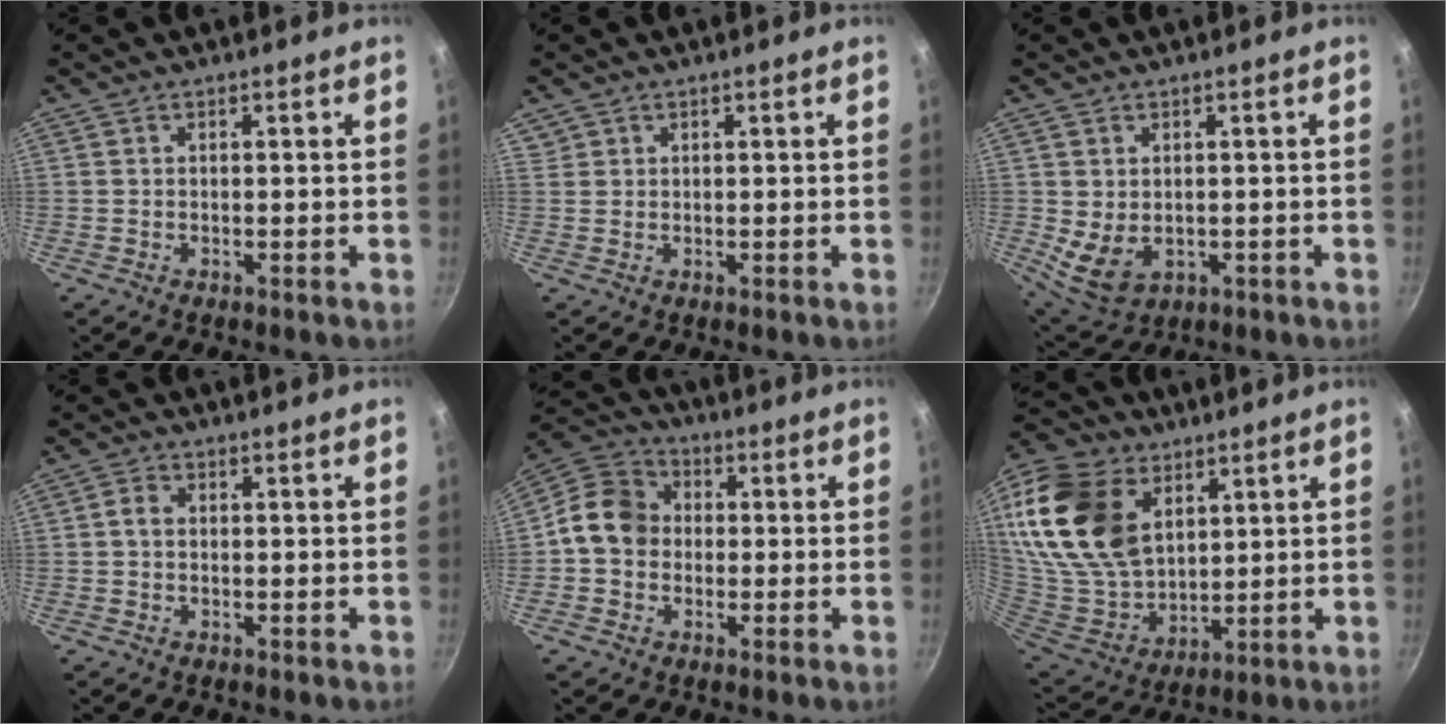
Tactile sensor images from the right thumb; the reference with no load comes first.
{"total": 1.4, "force": [0.8, 1.1, 0.2], "torque": [0.009, 0.011, 0.016]}
{"total": 6.6, "force": [-0.2, 4.8, 4.5], "torque": [-0.074, -0.015, 0.016]}
{"total": 2.1, "force": [0.0, 1.6, 1.4], "torque": [-0.025, 0.006, -0.002]}
{"total": 9.2, "force": [-0.7, 8.0, 4.6], "torque": [-0.051, 0.023, -0.034]}
{"total": 25.1, "force": [10.1, 16.5, 16.0], "torque": [-0.307, -0.033, 0.202]}